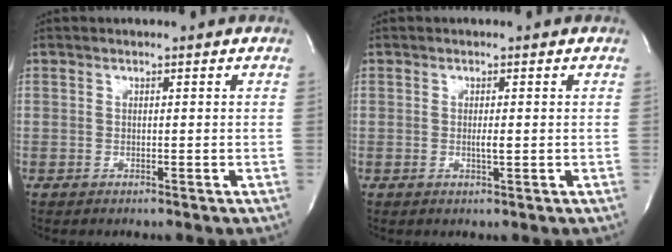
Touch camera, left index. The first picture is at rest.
{"total": 1.2, "force": [-0.2, 0.1, 1.2], "torque": [-0.024, -0.006, -0.005]}